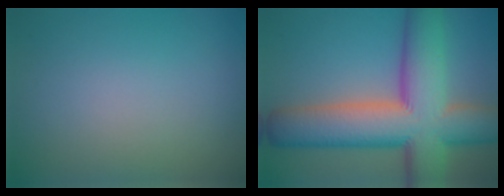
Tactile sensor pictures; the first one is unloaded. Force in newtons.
{"total": 13.6, "press": 13.5, "slide": 0.6}